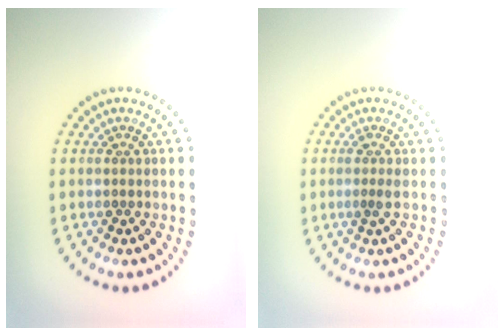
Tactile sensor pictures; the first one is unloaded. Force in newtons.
{"total": 1.0, "press": 0.8, "slide": 0.6}